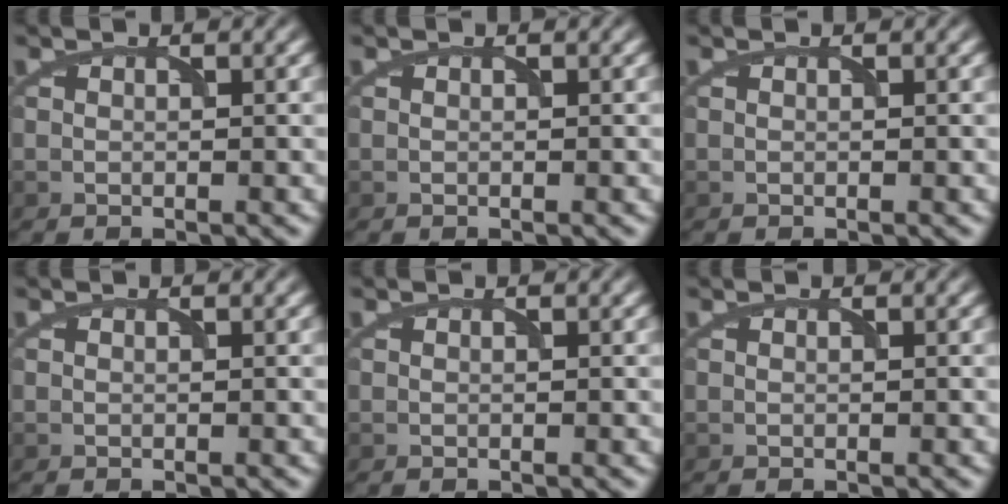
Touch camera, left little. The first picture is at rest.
{"total": 0.0}
{"total": 0.0}
{"total": 0.0}
{"total": 0.0}
{"total": 0.0}